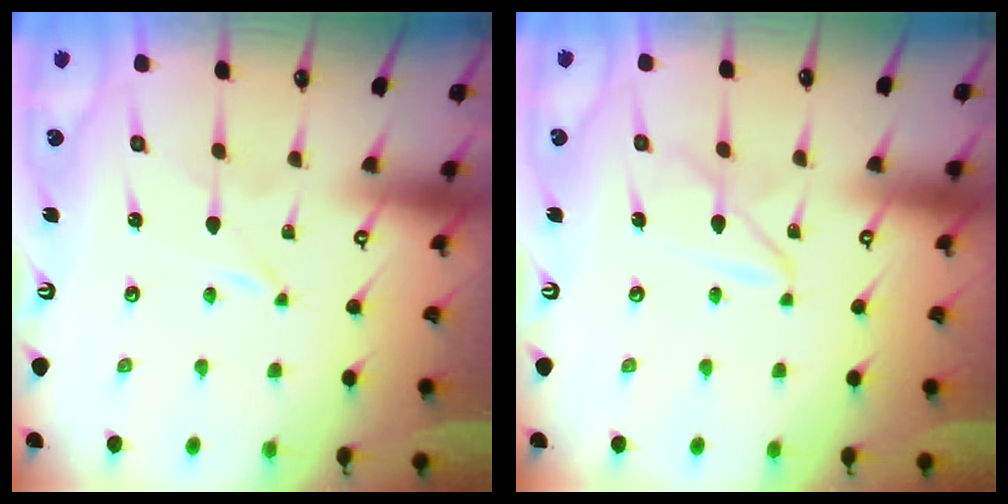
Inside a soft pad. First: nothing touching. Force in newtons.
{"total": 5.8, "press": 5.7, "slide": 0.5}